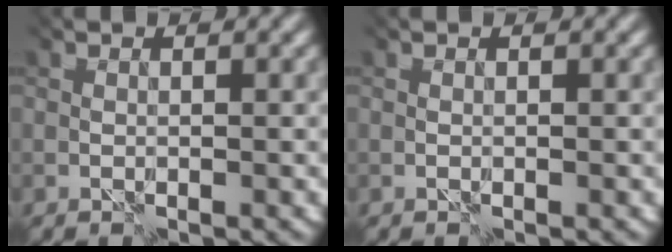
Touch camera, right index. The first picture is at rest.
{"total": 0.0}